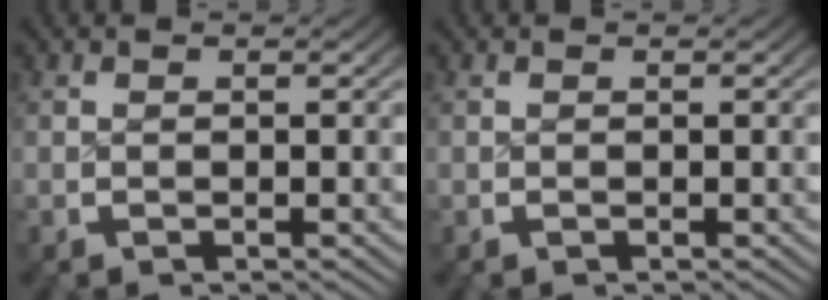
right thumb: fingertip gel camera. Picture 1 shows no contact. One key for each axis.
{"total": 0.0}